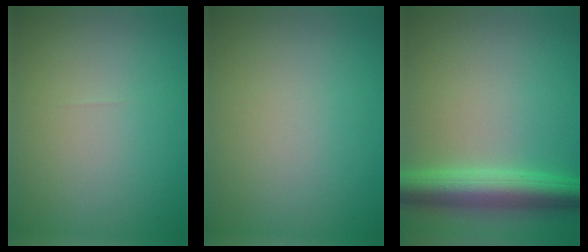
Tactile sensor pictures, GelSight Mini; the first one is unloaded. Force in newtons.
{"total": 0.0}
{"total": 5.7, "press": 5.7, "slide": 0.2}